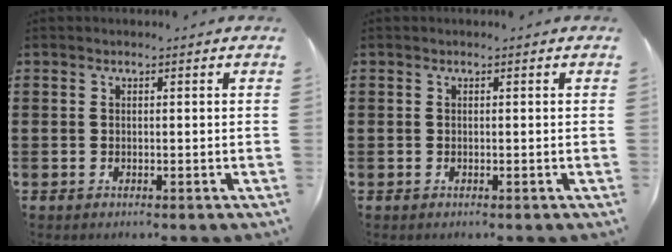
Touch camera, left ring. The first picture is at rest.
{"total": 0.0}